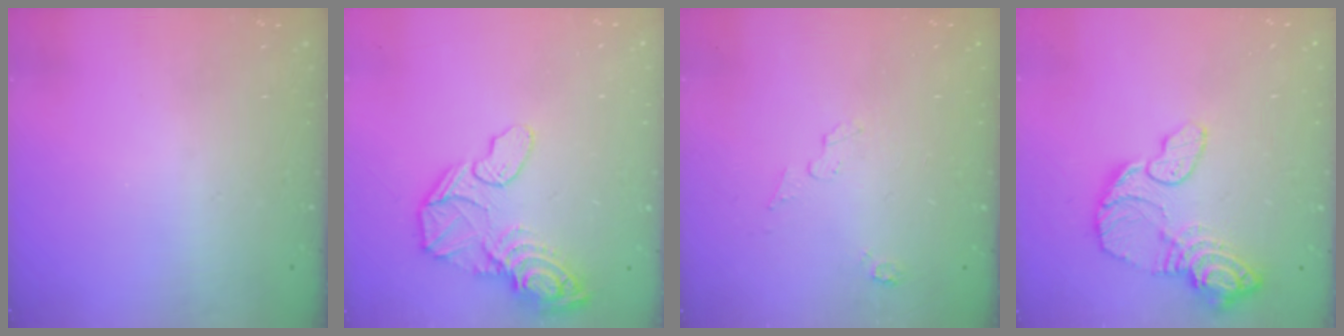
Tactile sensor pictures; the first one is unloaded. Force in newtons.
{"total": 22.1, "press": 19.2, "slide": 10.8}
{"total": 4.6, "press": 4.6, "slide": 0.4}
{"total": 12.9, "press": 12.8, "slide": 1.3}